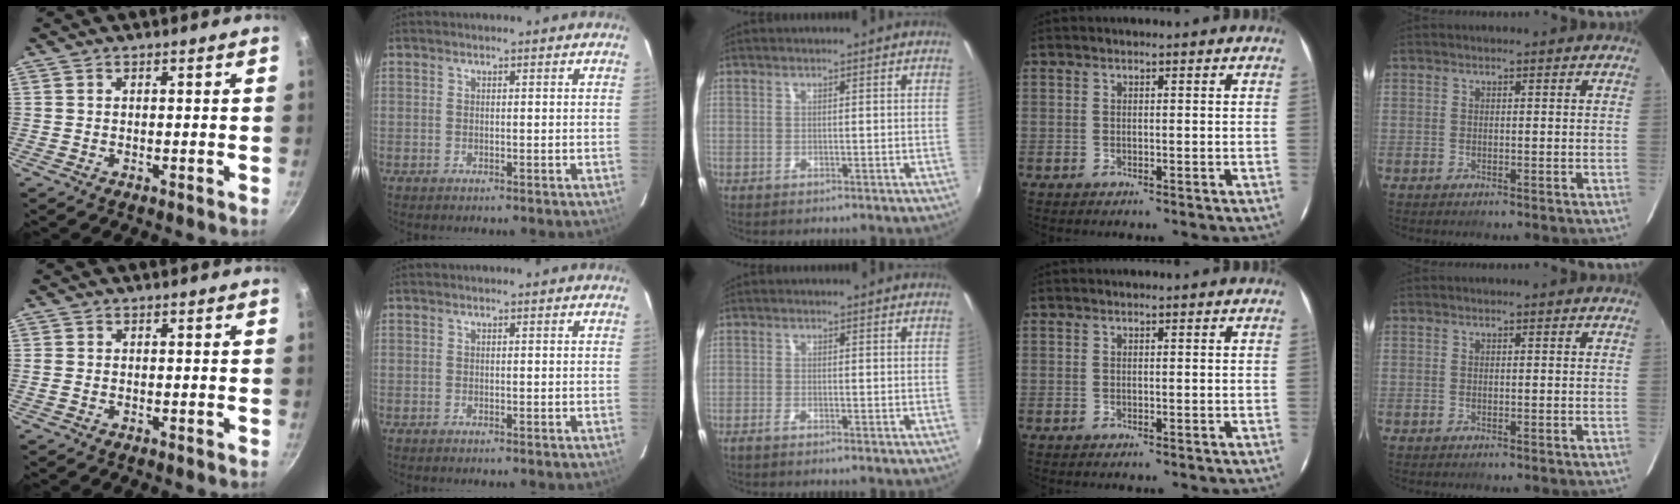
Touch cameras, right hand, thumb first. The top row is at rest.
{"thumb": {"total": 1.2, "force": [-0.3, 0.9, 0.8], "torque": [-0.019, 0.001, -0.007]}, "middle": {"total": 1.1, "force": [-0.9, 0.1, 0.5], "torque": [-0.016, -0.002, -0.021]}}